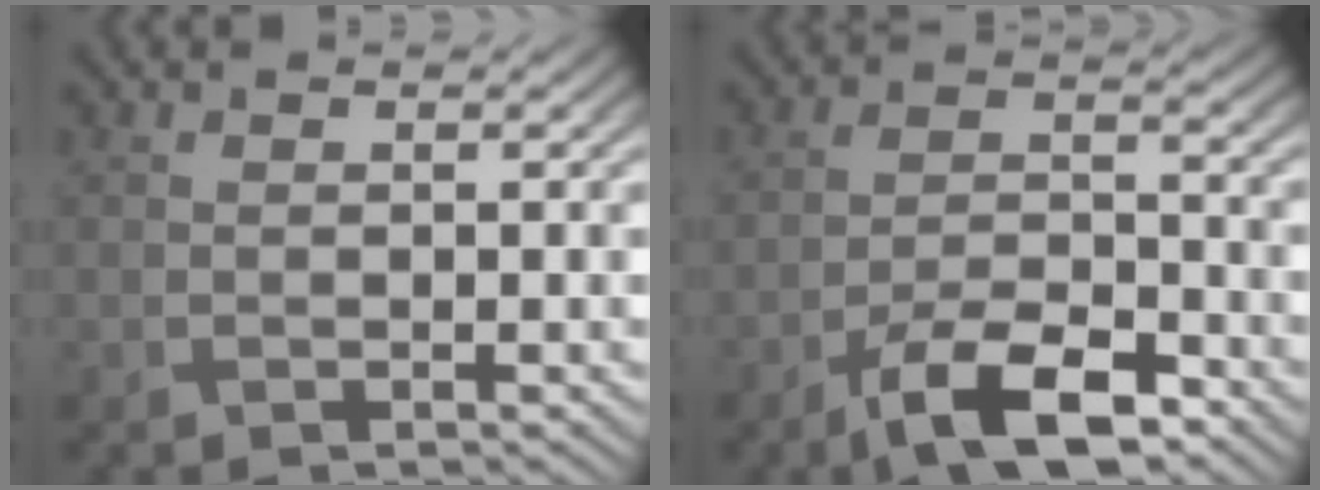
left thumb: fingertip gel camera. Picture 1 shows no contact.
{"total": 8.3, "force": [-5.5, 2.8, 5.5], "torque": [-0.099, 0.000, -0.105]}